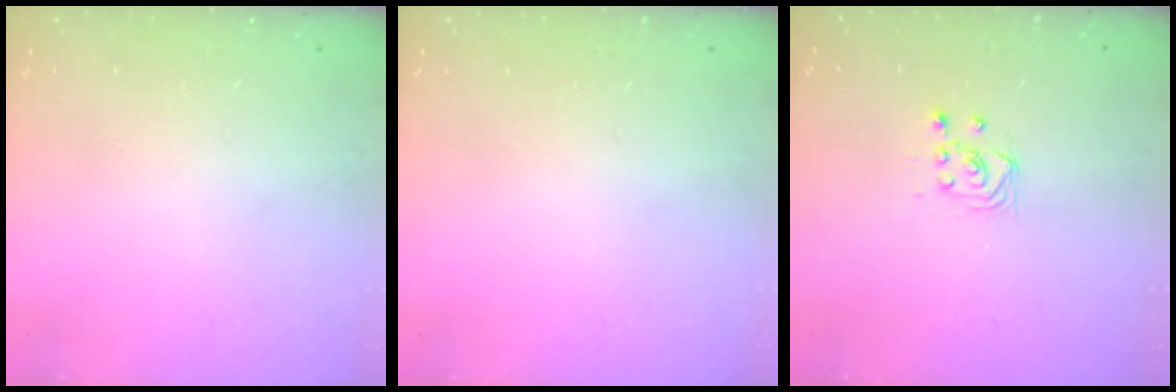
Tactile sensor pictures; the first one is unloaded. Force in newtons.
{"total": 0.0}
{"total": 2.9, "press": 2.7, "slide": 1.0}